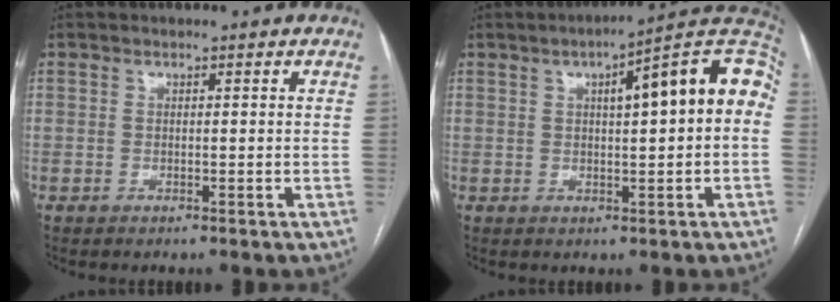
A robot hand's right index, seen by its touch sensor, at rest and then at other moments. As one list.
[{"total": 14.2, "force": [2.4, 2.5, 13.7], "torque": [-0.186, 0.043, 0.028]}]